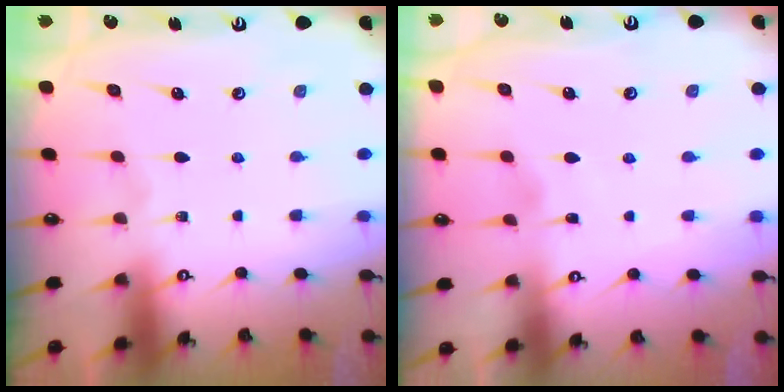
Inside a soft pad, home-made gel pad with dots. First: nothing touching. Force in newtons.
{"total": 2.7, "press": 2.7, "slide": 0.3}